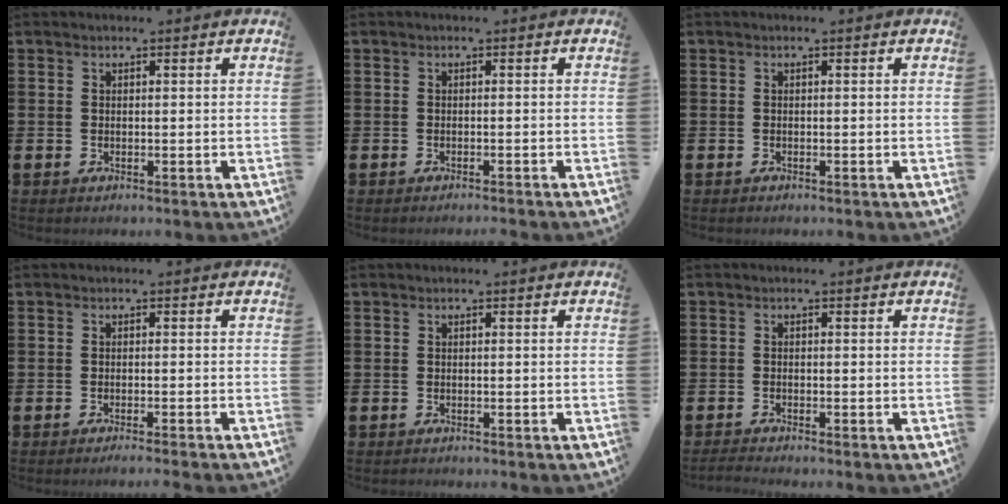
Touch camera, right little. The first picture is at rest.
{"total": 0.6, "force": [-0.6, -0.2, 0.1], "torque": [0.000, -0.001, -0.013]}
{"total": 0.0}
{"total": 0.9, "force": [-0.8, -0.2, 0.4], "torque": [-0.004, -0.002, -0.016]}
{"total": 0.0}
{"total": 0.9, "force": [-0.8, 0.0, 0.5], "torque": [-0.008, -0.001, -0.016]}